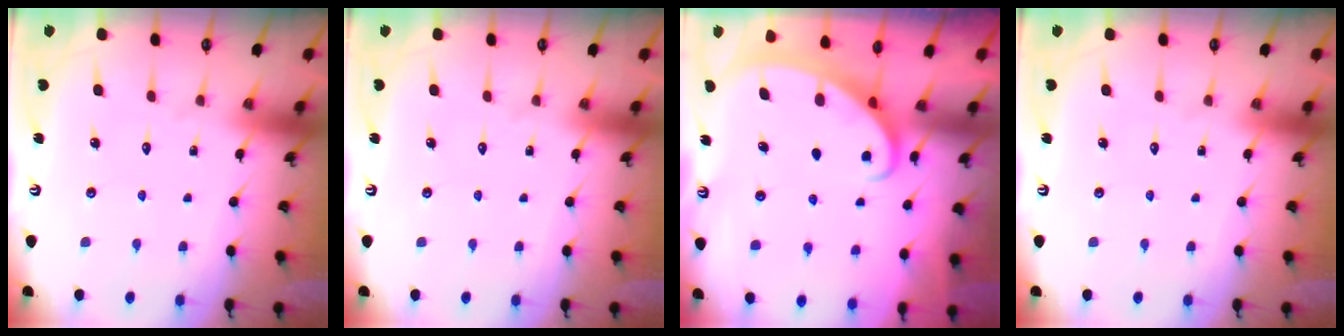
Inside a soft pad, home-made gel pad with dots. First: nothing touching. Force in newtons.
{"total": 0.0}
{"total": 2.5, "press": 2.5, "slide": 0.4}
{"total": 0.0}